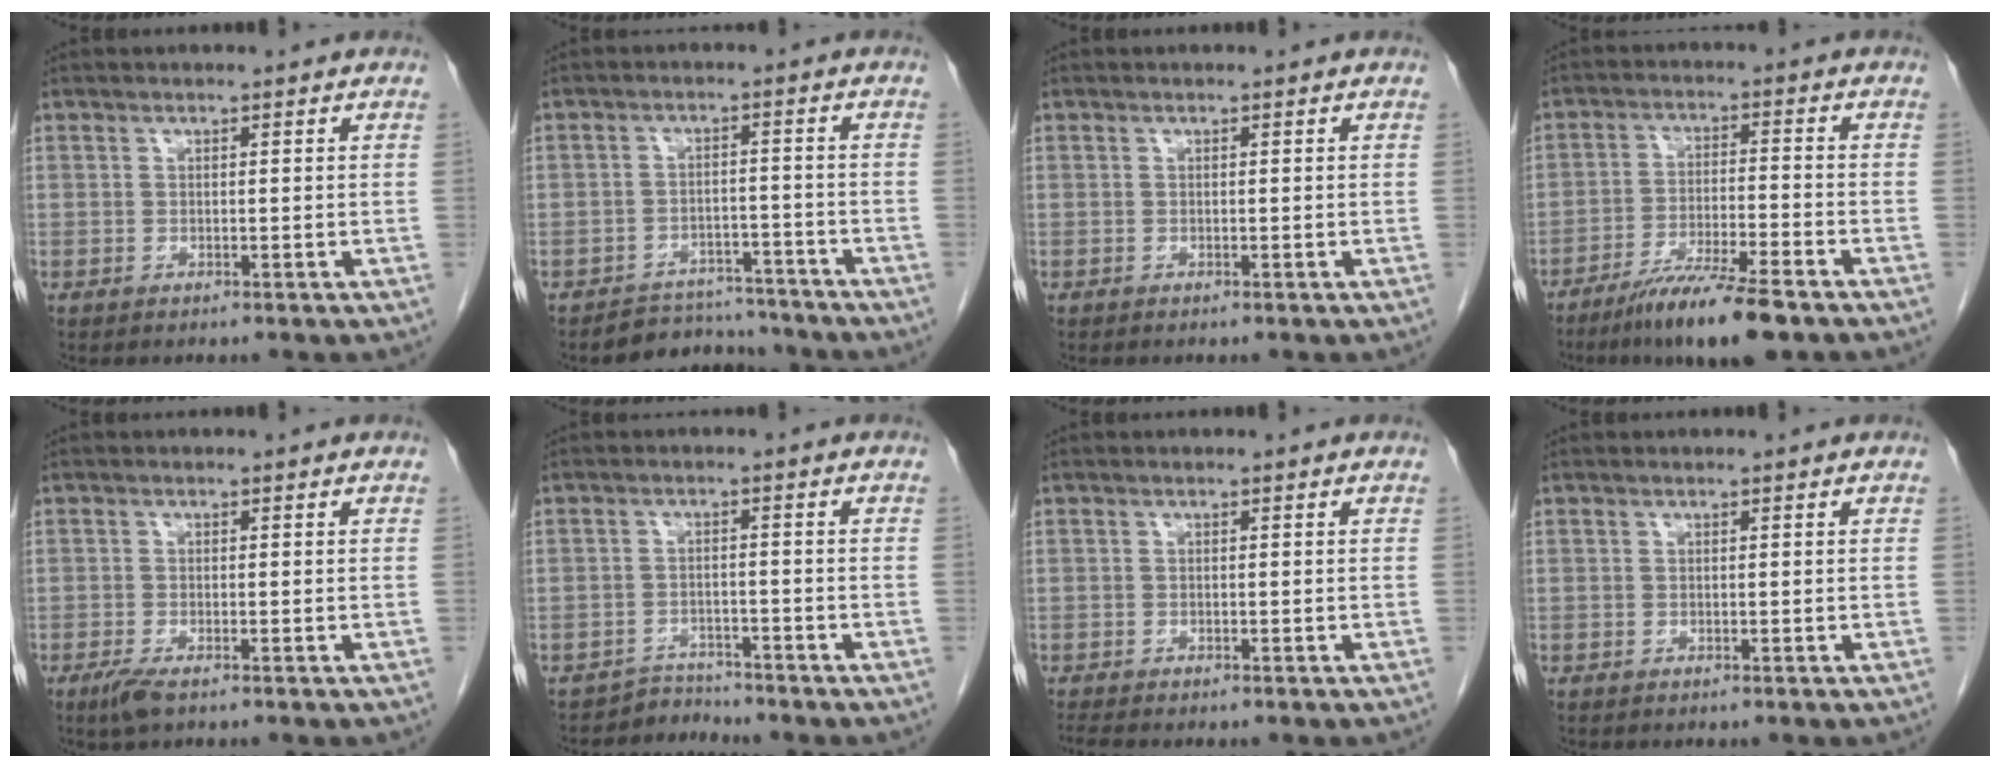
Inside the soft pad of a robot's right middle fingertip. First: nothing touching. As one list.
[{"total": 6.0, "force": [-5.5, 2.2, -0.7], "torque": [0.016, 0.019, -0.082]}, {"total": 0.0}, {"total": 10.3, "force": [-7.5, 0.5, 7.0], "torque": [-0.120, -0.028, -0.130]}, {"total": 2.6, "force": [-1.7, 0.5, 1.9], "torque": [-0.045, -0.007, -0.033]}, {"total": 3.1, "force": [-2.7, 0.4, -1.4], "torque": [0.031, 0.000, -0.044]}, {"total": 1.5, "force": [-1.4, 0.0, 0.5], "torque": [-0.017, -0.007, -0.022]}, {"total": 0.0}]